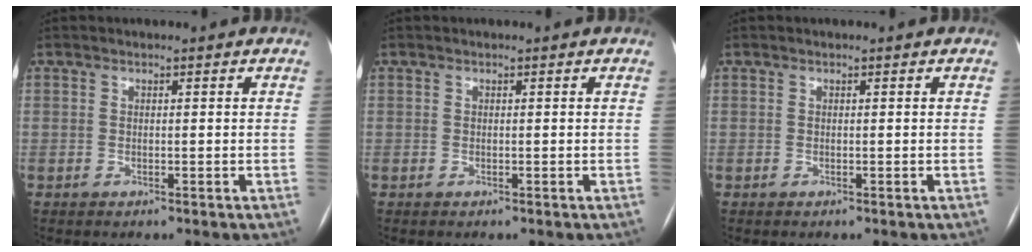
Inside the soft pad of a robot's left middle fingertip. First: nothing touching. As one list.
[{"total": 0.0}, {"total": 0.0}]